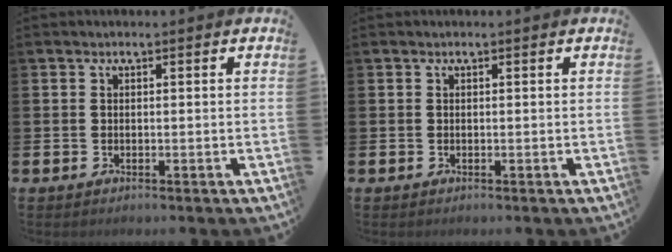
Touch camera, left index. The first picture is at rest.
{"total": 0.0}